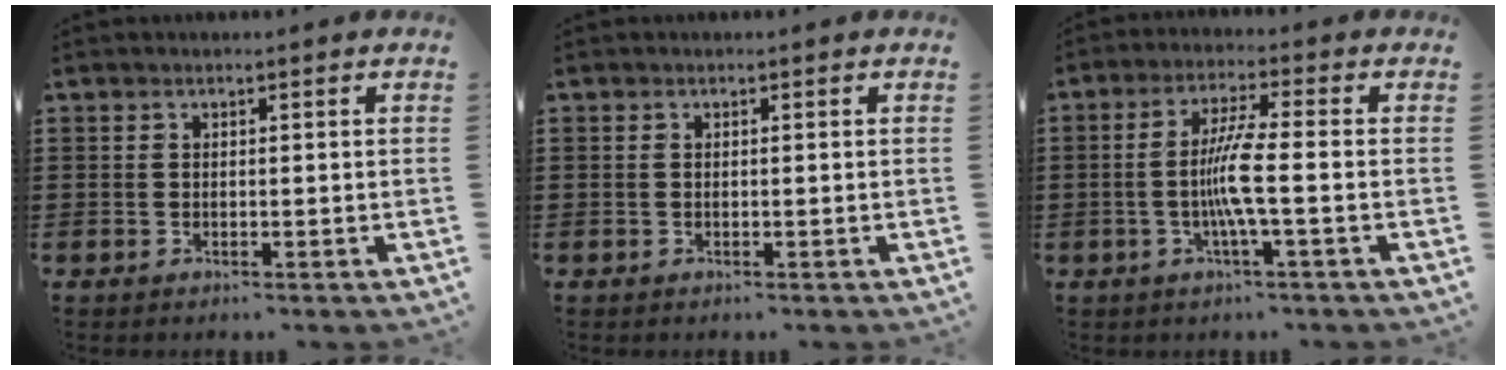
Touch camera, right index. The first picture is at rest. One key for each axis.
{"total": 0.0}
{"total": 6.3, "fx": -1.1, "fy": 0.0, "fz": 6.2, "tx": -0.125, "ty": -0.011, "tz": -0.027}